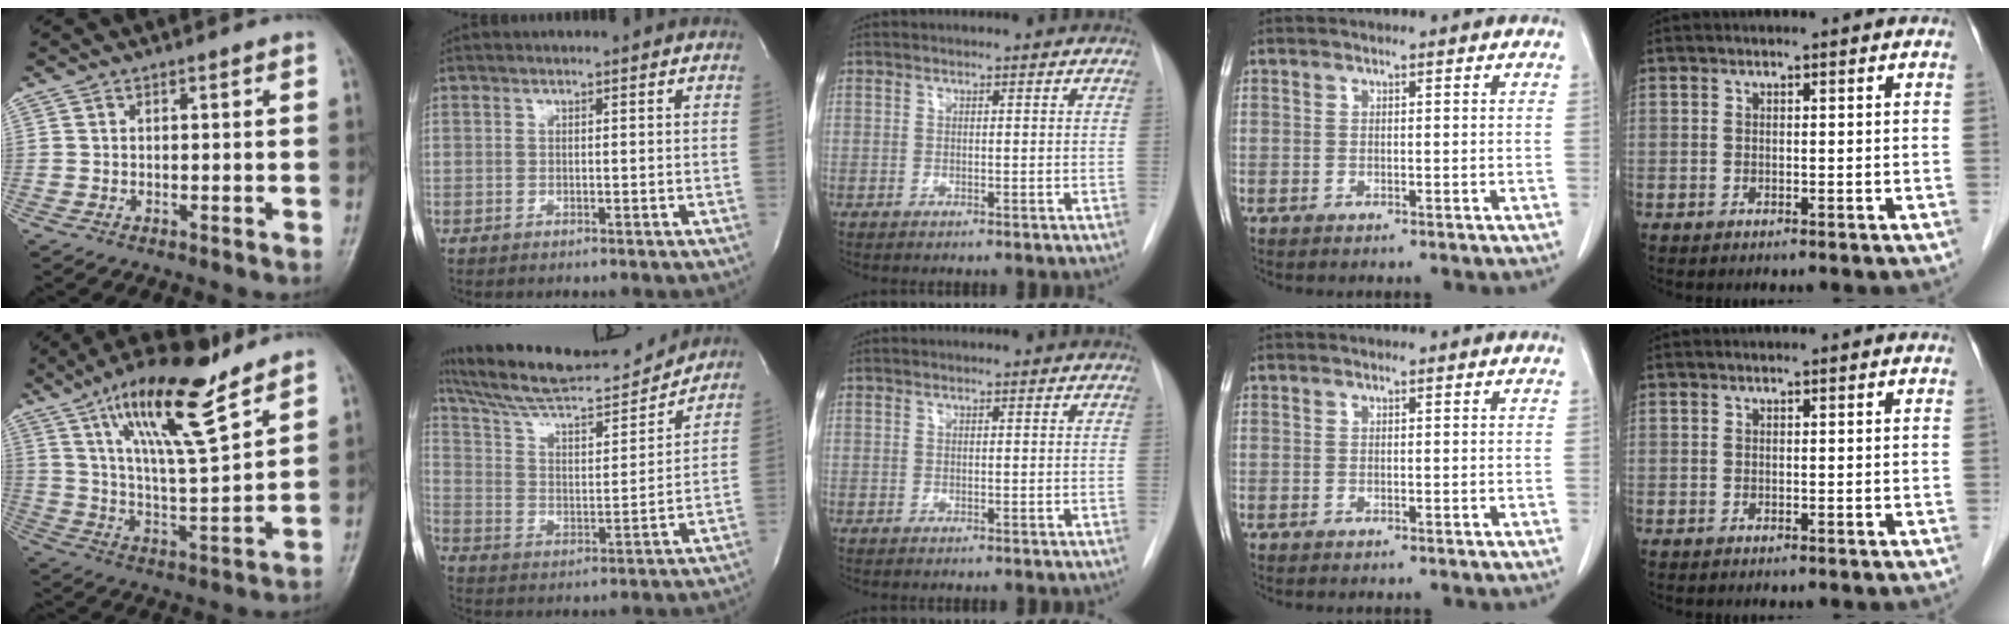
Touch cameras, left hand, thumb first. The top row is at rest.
{"thumb": {"total": 18.1, "force": [11.4, 4.5, 13.3], "torque": [-0.213, -0.055, 0.206]}, "index": {"total": 17.7, "force": [16.6, 1.3, 6.0], "torque": [-0.115, 0.002, 0.275]}}